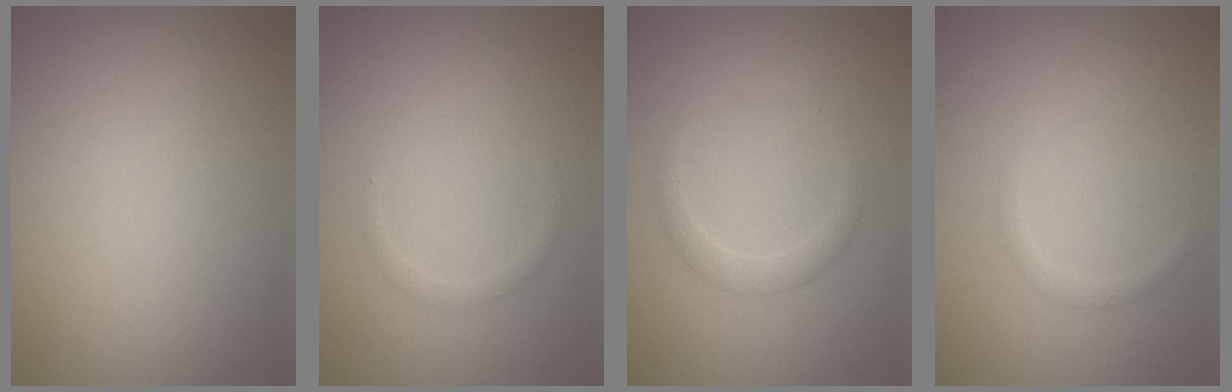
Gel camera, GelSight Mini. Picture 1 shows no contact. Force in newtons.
{"total": 0.9, "press": 0.9, "slide": 0.0}
{"total": 1.6, "press": 1.6, "slide": 0.1}
{"total": 0.8, "press": 0.8, "slide": 0.0}